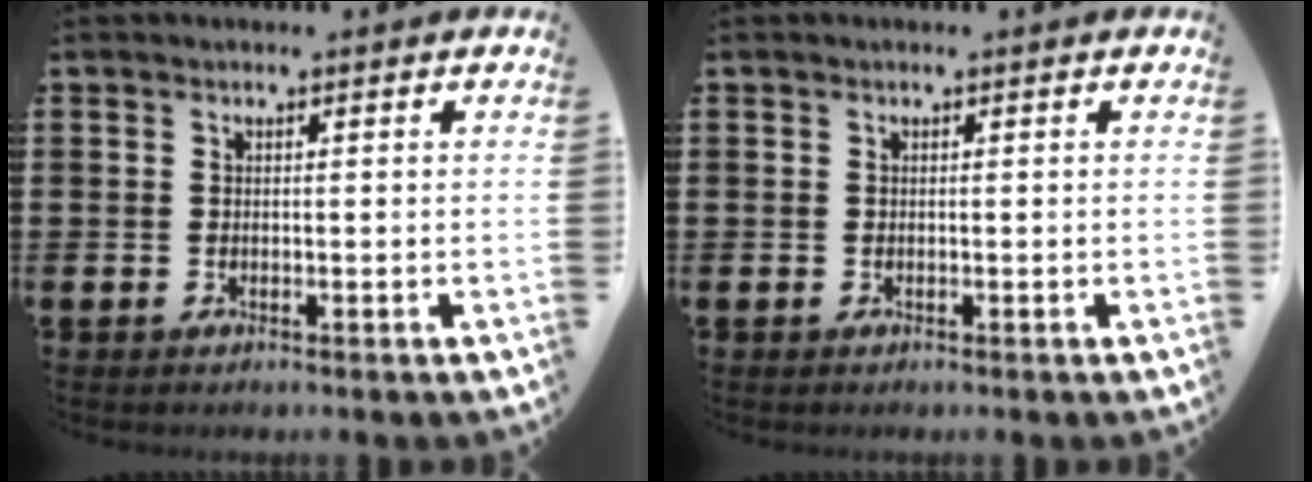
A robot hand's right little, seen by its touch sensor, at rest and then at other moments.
{"total": 0.0}